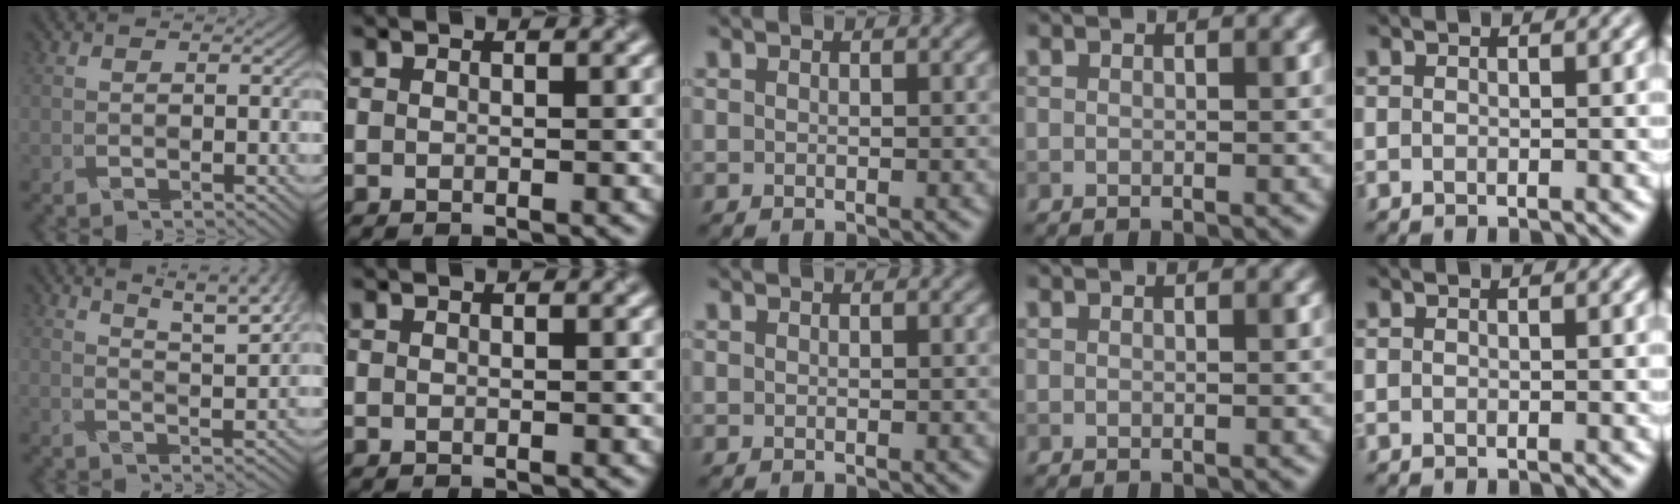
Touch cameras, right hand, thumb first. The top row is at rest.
{"thumb": {"total": 5.9, "force": [4.8, 0.0, 3.4], "torque": [-0.064, 0.008, 0.072]}}